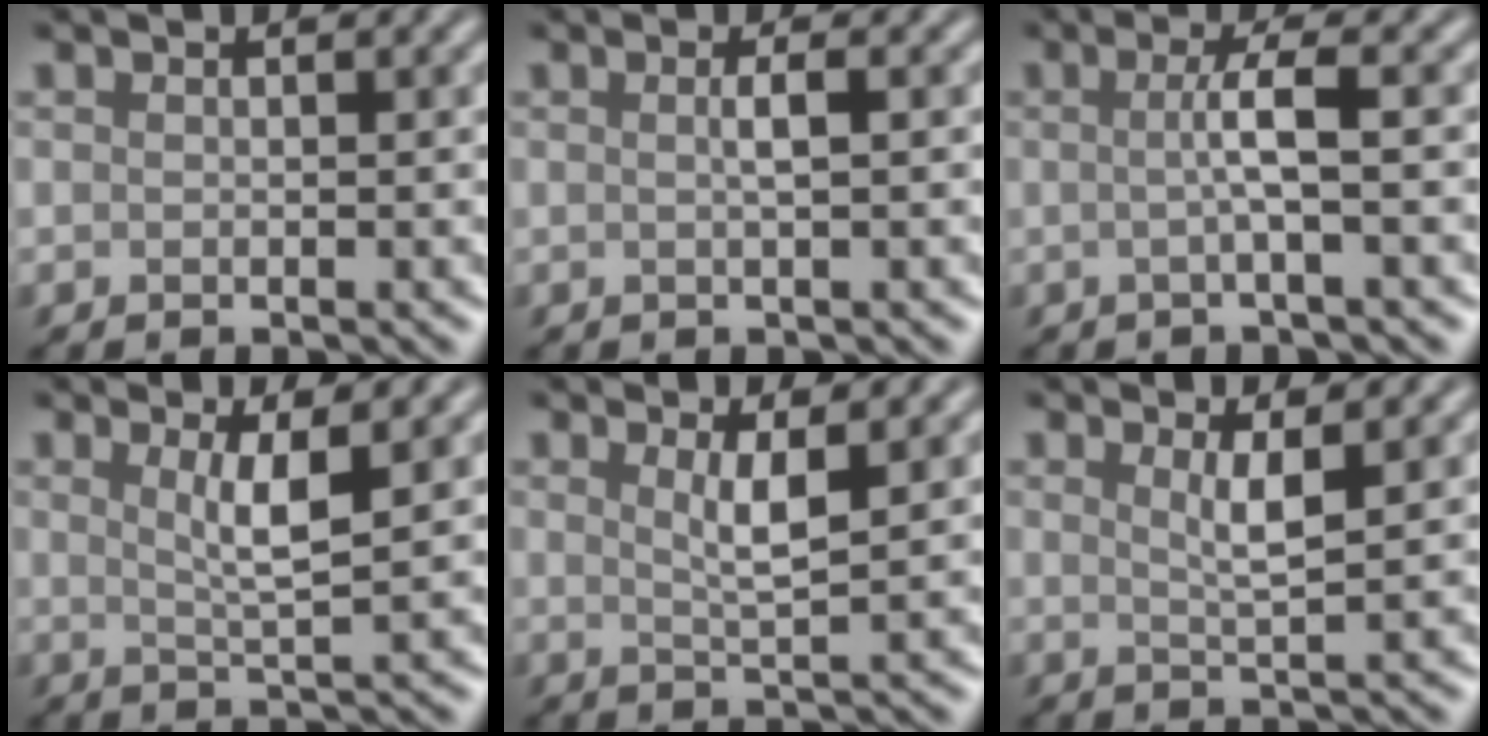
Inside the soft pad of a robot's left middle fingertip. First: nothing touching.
{"total": 1.4, "force": [0.1, 0.3, 1.4], "torque": [-0.023, 0.004, -0.002]}
{"total": 2.8, "force": [-0.1, 0.4, 2.7], "torque": [-0.051, -0.002, -0.006]}
{"total": 3.1, "force": [1.0, 0.6, 2.9], "torque": [-0.047, -0.004, 0.019]}
{"total": 2.6, "force": [1.0, 0.6, 2.4], "torque": [-0.037, -0.005, 0.017]}
{"total": 2.4, "force": [1.0, 0.5, 2.1], "torque": [-0.033, -0.004, 0.015]}